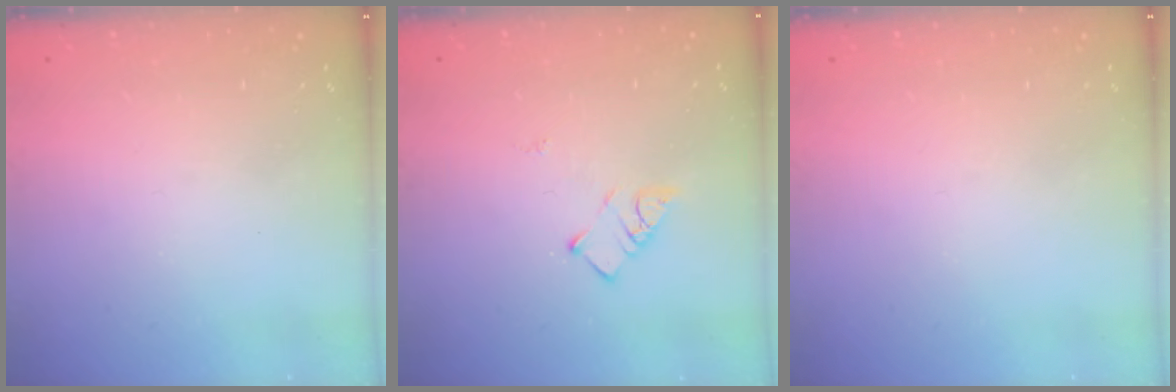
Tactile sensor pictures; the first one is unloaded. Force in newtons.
{"total": 4.3, "press": 4.3, "slide": 0.1}
{"total": 0.0}